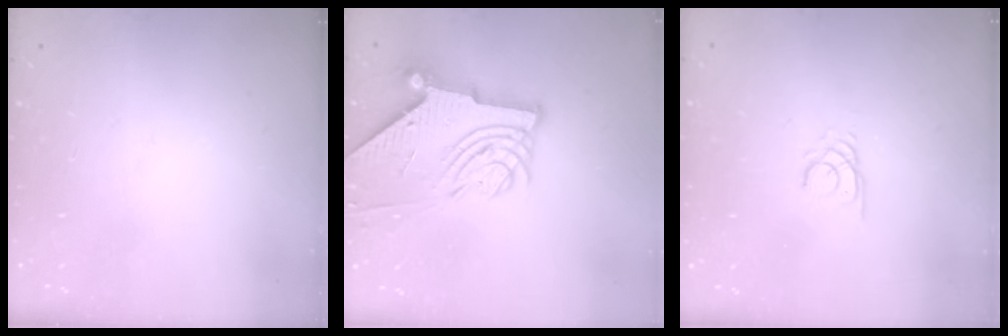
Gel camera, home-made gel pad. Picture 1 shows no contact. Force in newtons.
{"total": 8.8, "press": 8.7, "slide": 1.1}
{"total": 2.2, "press": 2.2, "slide": 0.2}